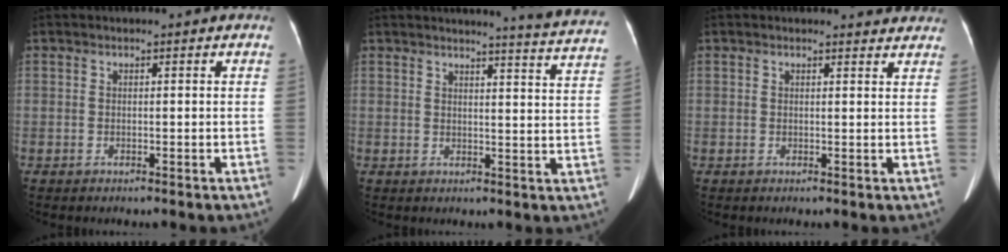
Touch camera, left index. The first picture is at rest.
{"total": 11.4, "force": [11.0, -1.3, 2.6], "torque": [-0.031, -0.071, 0.105]}
{"total": 3.6, "force": [3.6, 0.5, 0.2], "torque": [-0.005, -0.008, 0.027]}